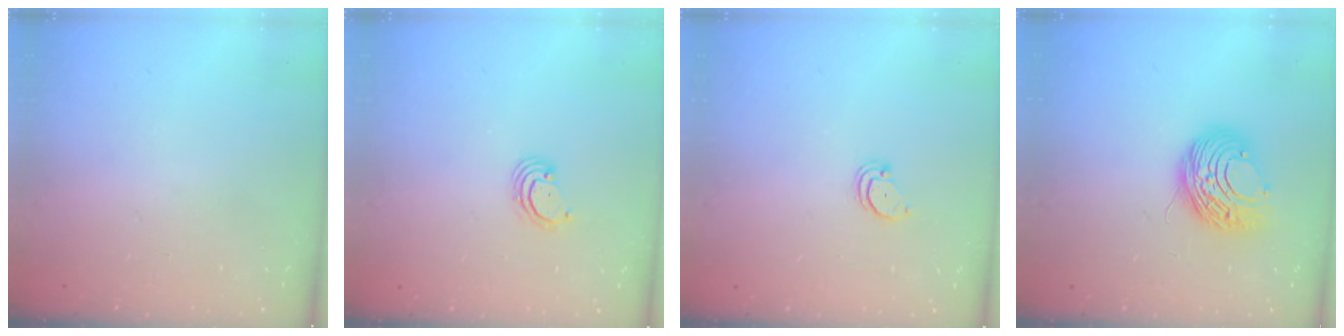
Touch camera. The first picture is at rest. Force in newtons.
{"total": 2.7, "press": 2.7, "slide": 0.3}
{"total": 1.5, "press": 1.5, "slide": 0.2}
{"total": 10.0, "press": 10.0, "slide": 0.9}